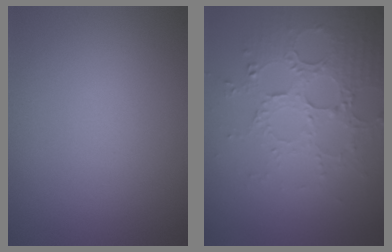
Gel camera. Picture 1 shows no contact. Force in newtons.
{"total": 5.4, "press": 3.9, "slide": 3.7}